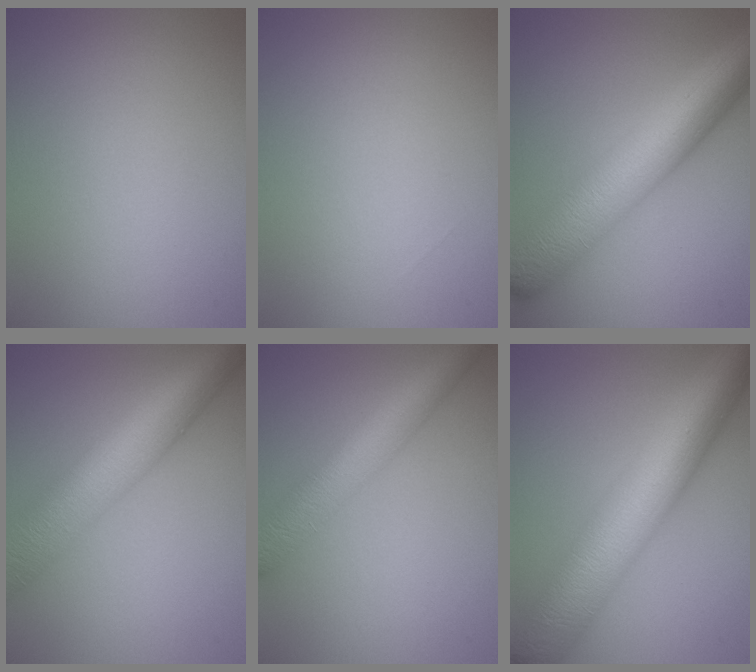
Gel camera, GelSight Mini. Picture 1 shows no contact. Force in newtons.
{"total": 0.0}
{"total": 10.2, "press": 10.2, "slide": 0.2}
{"total": 10.6, "press": 10.6, "slide": 0.3}
{"total": 6.0, "press": 6.0, "slide": 0.2}
{"total": 11.9, "press": 11.9, "slide": 0.2}